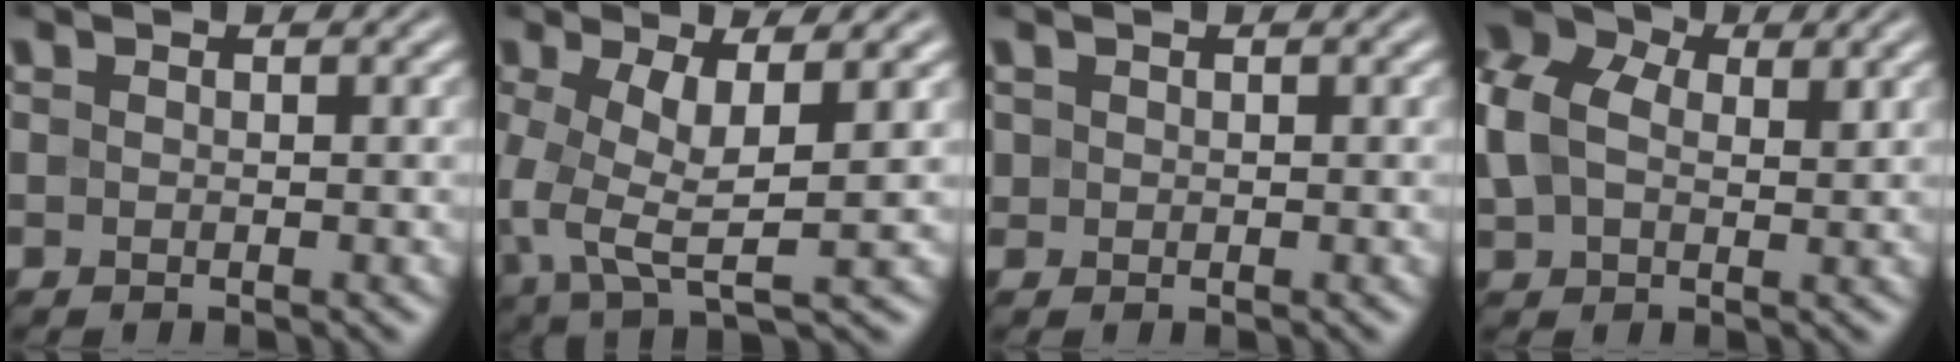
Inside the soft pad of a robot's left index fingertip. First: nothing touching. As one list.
[{"total": 5.9, "force": [0.3, 1.9, 5.6], "torque": [-0.123, -0.004, 0.007]}, {"total": 0.6, "force": [0.1, 0.6, 0.1], "torque": [0.003, 0.001, 0.000]}, {"total": 8.0, "force": [2.1, 5.5, 5.5], "torque": [-0.133, 0.018, 0.030]}]